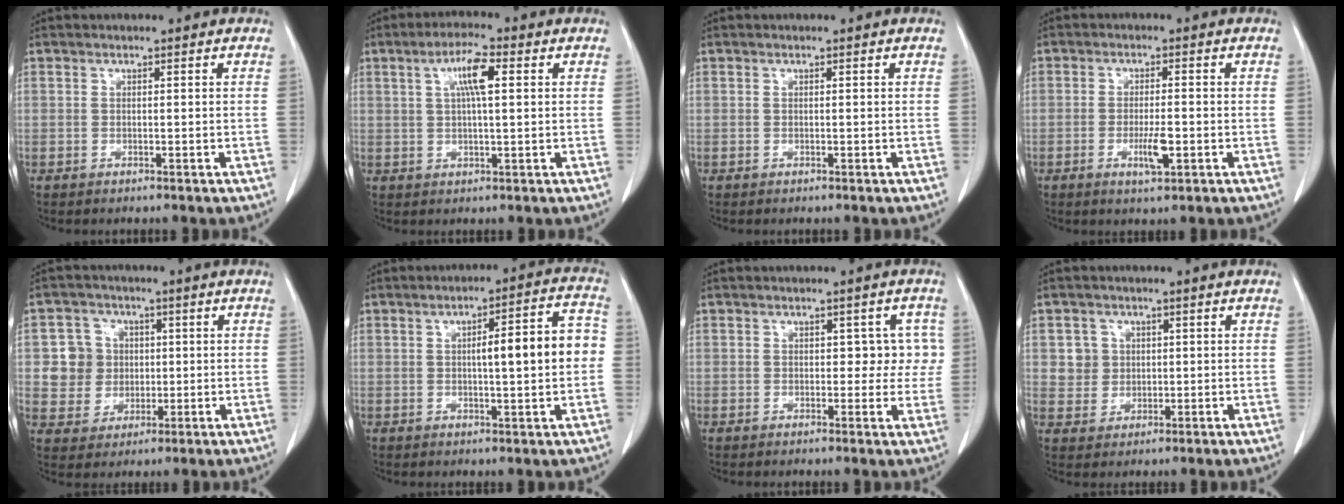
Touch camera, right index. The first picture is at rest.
{"total": 5.9, "force": [1.8, 0.8, 5.6], "torque": [-0.103, 0.009, 0.032]}
{"total": 0.0}
{"total": 4.0, "force": [-1.3, 0.7, 3.7], "torque": [-0.069, -0.003, -0.020]}
{"total": 6.8, "force": [0.9, 6.6, 1.1], "torque": [-0.025, 0.020, 0.021]}
{"total": 9.6, "force": [0.2, 1.5, 9.5], "torque": [-0.129, 0.027, 0.004]}
{"total": 3.8, "force": [0.7, 2.6, 2.7], "torque": [-0.016, 0.018, 0.007]}
{"total": 3.7, "force": [1.1, 3.5, 0.3], "torque": [0.001, 0.008, 0.022]}